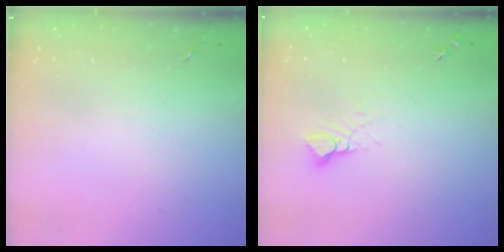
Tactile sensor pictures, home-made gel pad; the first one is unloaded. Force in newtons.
{"total": 5.0, "press": 5.0, "slide": 0.2}